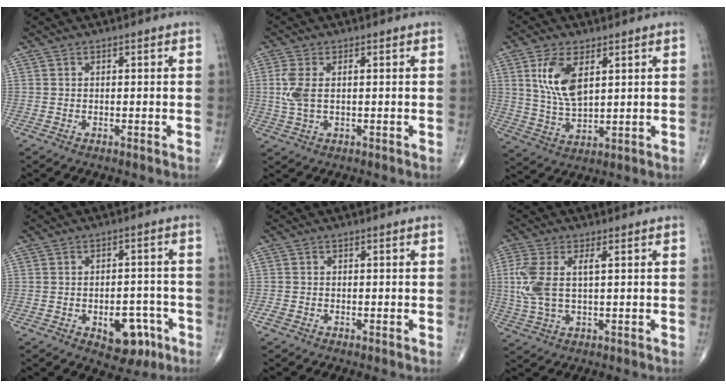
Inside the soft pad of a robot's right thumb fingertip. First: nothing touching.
{"total": 5.0, "force": [0.5, 2.4, 4.3], "torque": [-0.116, 0.008, 0.010]}
{"total": 9.7, "force": [3.5, 4.7, 7.8], "torque": [-0.147, -0.017, 0.073]}
{"total": 8.8, "force": [-3.9, 5.2, 6.0], "torque": [-0.049, 0.029, -0.043]}
{"total": 1.1, "force": [-0.7, 0.8, 0.4], "torque": [-0.012, 0.001, -0.016]}
{"total": 8.8, "force": [1.2, 3.9, 7.8], "torque": [-0.205, 0.008, 0.027]}